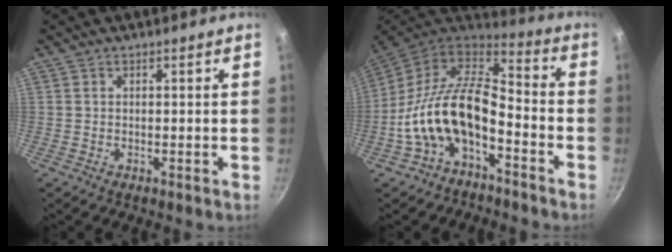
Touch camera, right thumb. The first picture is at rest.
{"total": 16.8, "force": [-5.1, 9.1, 13.1], "torque": [-0.233, 0.056, -0.105]}